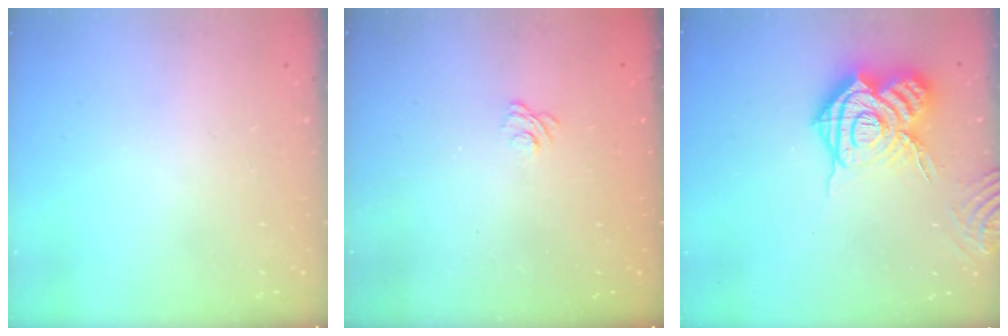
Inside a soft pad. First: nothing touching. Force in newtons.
{"total": 2.1, "press": 1.8, "slide": 1.1}
{"total": 18.9, "press": 18.8, "slide": 1.9}